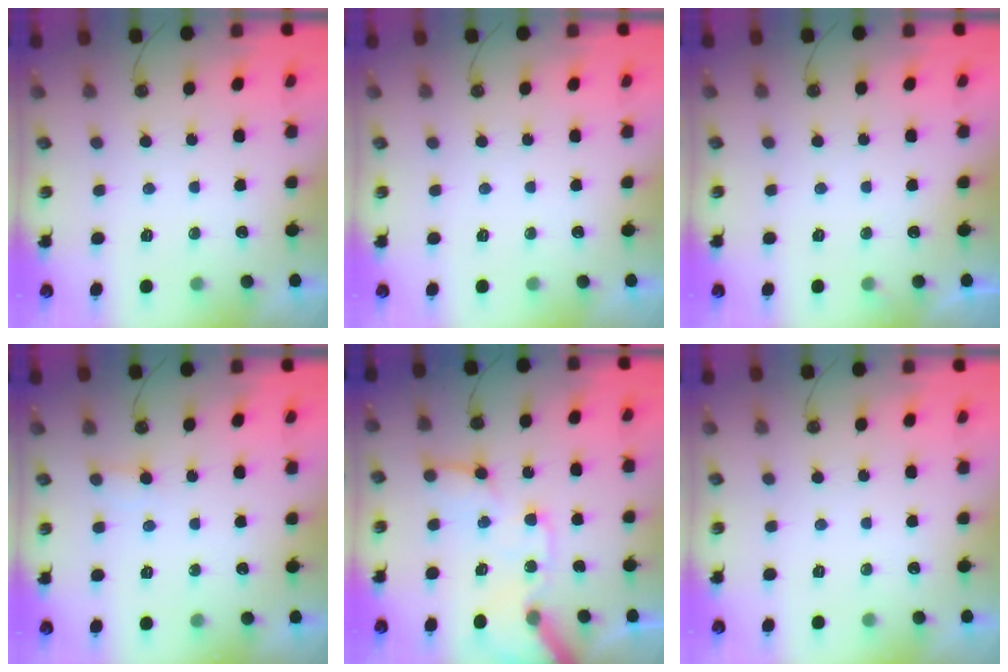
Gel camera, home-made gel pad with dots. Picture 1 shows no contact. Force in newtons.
{"total": 0.0}
{"total": 1.8, "press": 1.8, "slide": 0.1}
{"total": 3.9, "press": 3.9, "slide": 0.3}
{"total": 16.4, "press": 16.2, "slide": 2.5}
{"total": 0.0}